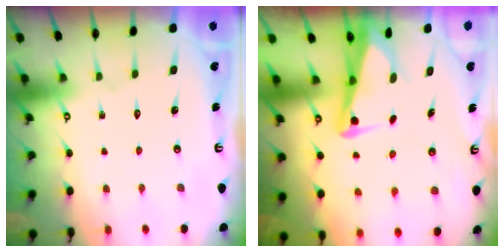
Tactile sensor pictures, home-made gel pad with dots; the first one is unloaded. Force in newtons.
{"total": 3.8, "press": 3.6, "slide": 1.0}